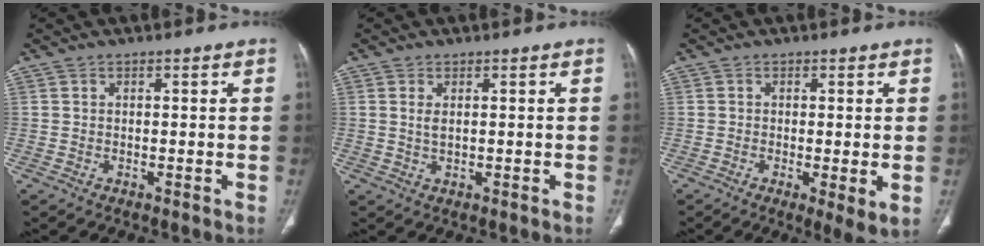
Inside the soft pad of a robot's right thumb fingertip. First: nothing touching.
{"total": 1.8, "force": [0.6, 0.7, 1.5], "torque": [-0.035, -0.004, 0.018]}
{"total": 4.9, "force": [-0.7, 1.1, 4.7], "torque": [-0.079, -0.019, -0.016]}